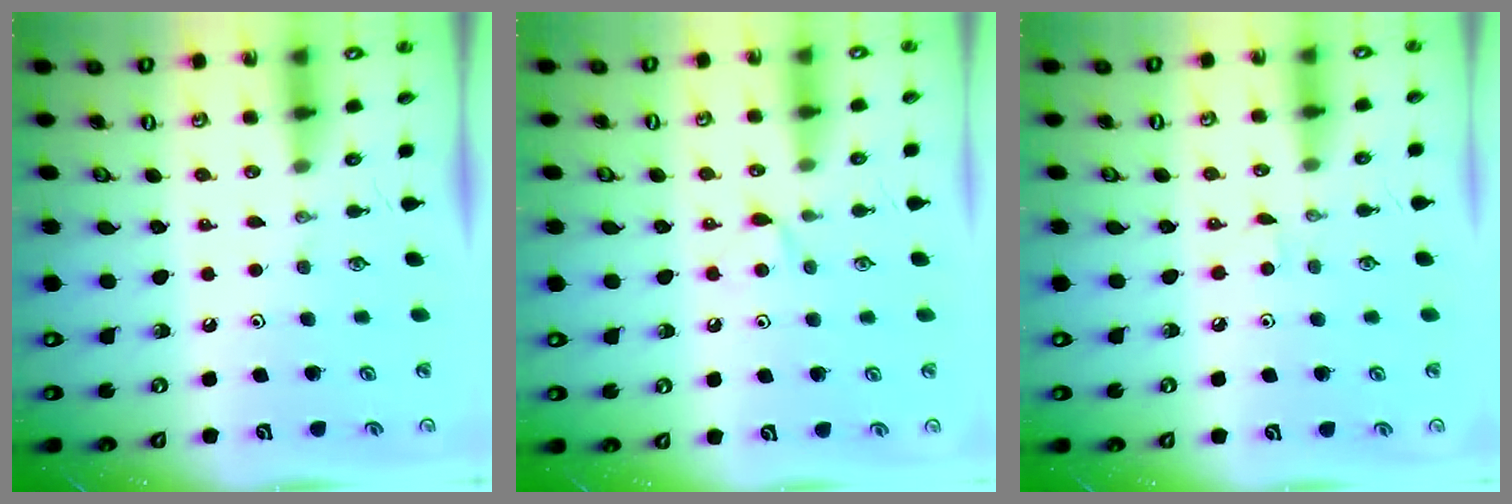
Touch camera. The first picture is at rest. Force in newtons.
{"total": 5.3, "press": 5.2, "slide": 0.7}
{"total": 2.8, "press": 2.8, "slide": 0.3}